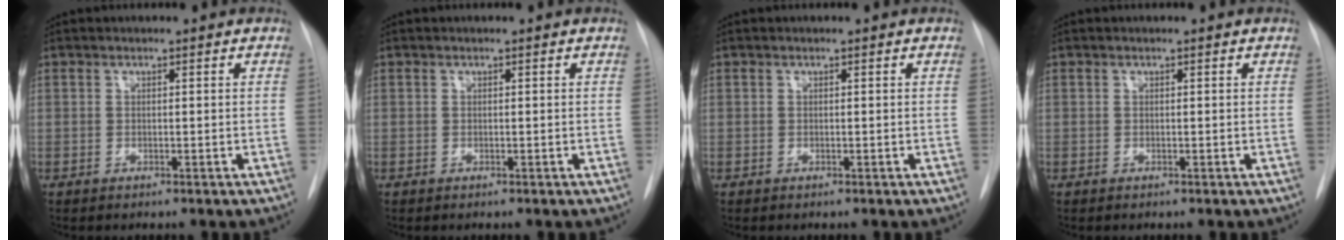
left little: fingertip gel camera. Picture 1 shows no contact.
{"total": 0.0}
{"total": 0.0}
{"total": 0.0}